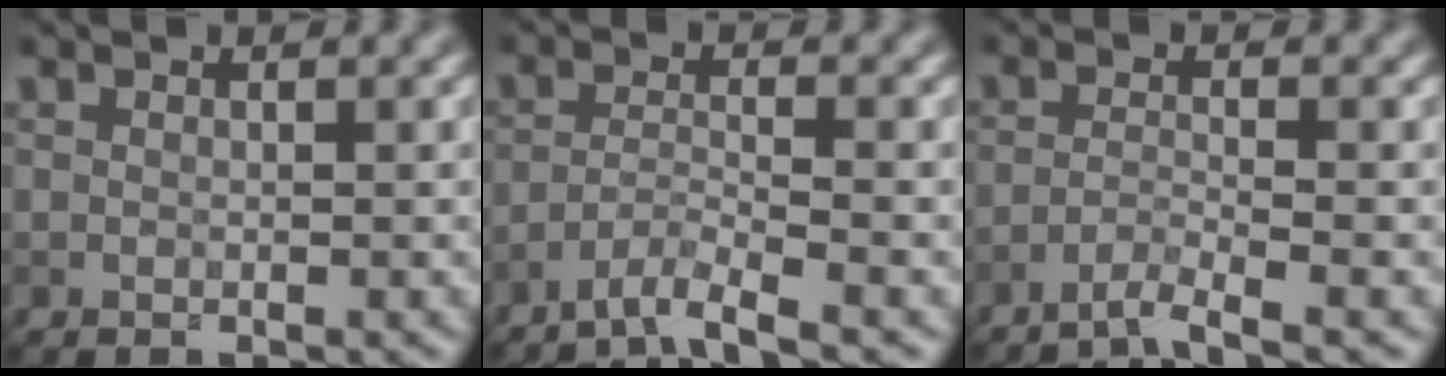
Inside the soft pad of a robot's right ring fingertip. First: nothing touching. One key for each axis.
{"total": 3.2, "fx": -2.5, "fy": 0.2, "fz": 1.9, "tx": -0.033, "ty": 0.003, "tz": -0.060}
{"total": 2.2, "fx": -1.8, "fy": 0.0, "fz": 1.4, "tx": -0.022, "ty": 0.001, "tz": -0.048}